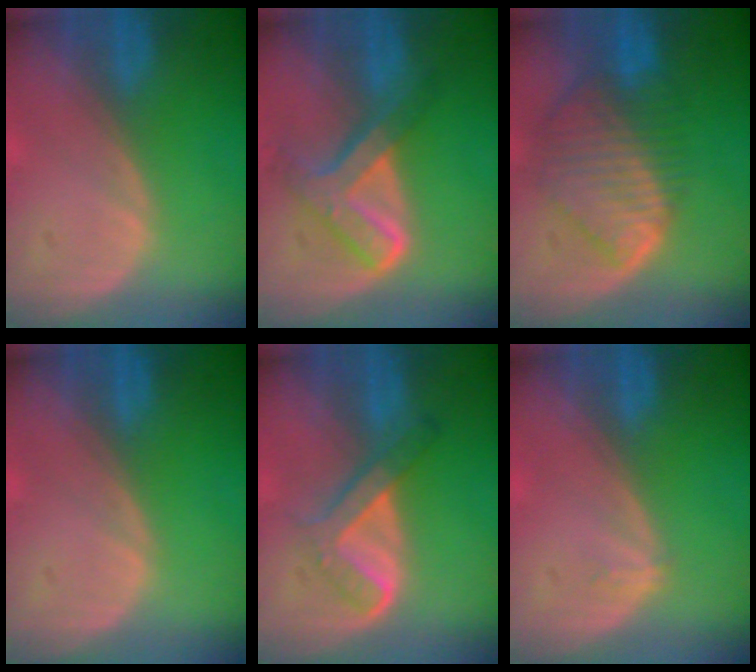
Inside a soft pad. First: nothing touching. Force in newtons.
{"total": 7.7, "press": 6.5, "slide": 4.2}
{"total": 9.2, "press": 7.9, "slide": 4.6}
{"total": 0.0}
{"total": 5.3, "press": 5.1, "slide": 1.6}
{"total": 0.9, "press": 0.6, "slide": 0.6}